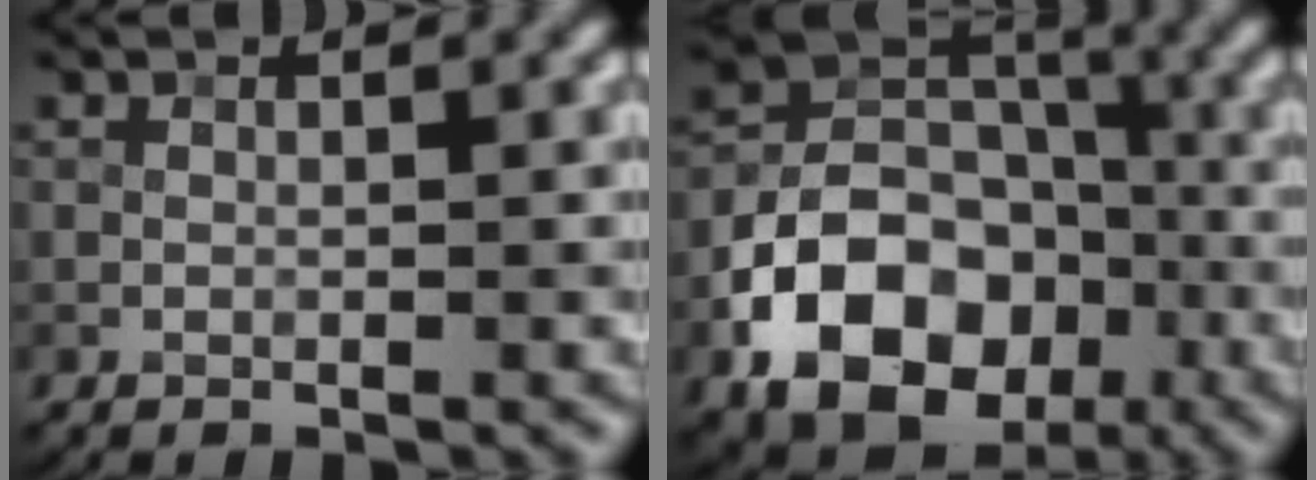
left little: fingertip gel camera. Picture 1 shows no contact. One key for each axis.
{"total": 12.0, "fx": -5.0, "fy": 8.5, "fz": 6.8, "tx": -0.129, "ty": -0.009, "tz": -0.089}